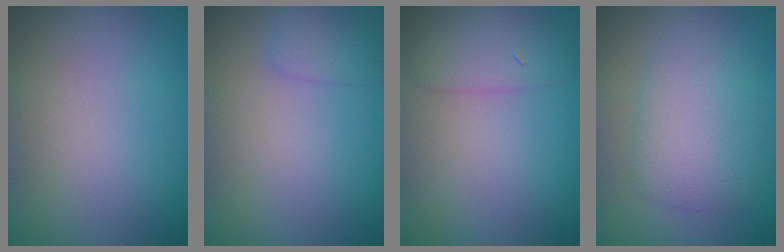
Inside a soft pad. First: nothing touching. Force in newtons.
{"total": 1.6, "press": 1.6, "slide": 0.1}
{"total": 2.7, "press": 2.7, "slide": 0.1}
{"total": 4.3, "press": 4.3, "slide": 0.1}